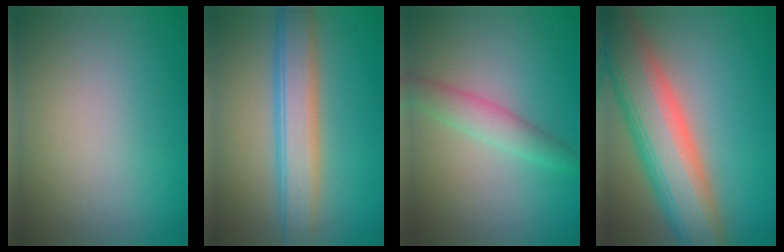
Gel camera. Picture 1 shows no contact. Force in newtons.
{"total": 5.6, "press": 5.6, "slide": 0.1}
{"total": 2.8, "press": 2.8, "slide": 0.2}
{"total": 10.7, "press": 10.7, "slide": 0.4}